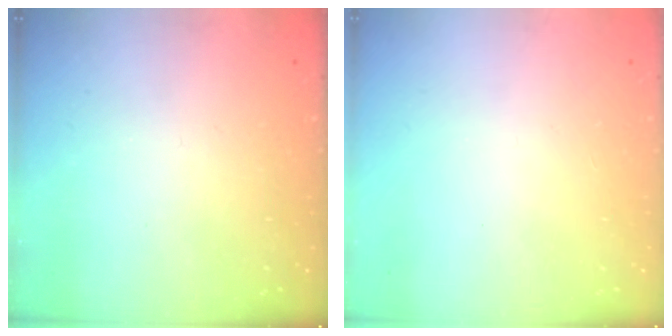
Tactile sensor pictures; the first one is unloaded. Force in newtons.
{"total": 0.0}